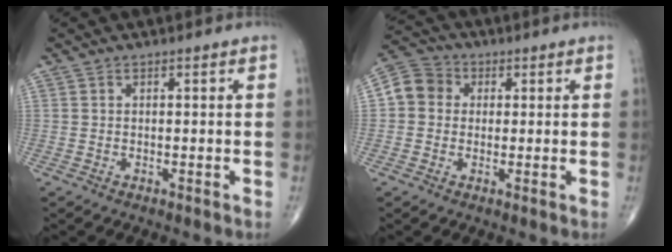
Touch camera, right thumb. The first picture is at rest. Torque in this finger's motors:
{"motor_torque": [0.02, 0.04, 0.09, -0.05, 0.01]}